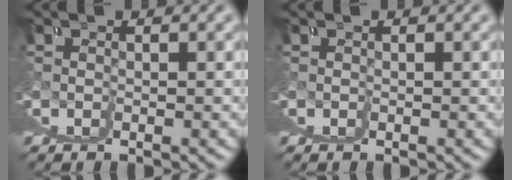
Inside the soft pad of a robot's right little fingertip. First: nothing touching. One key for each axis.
{"total": 0.0}